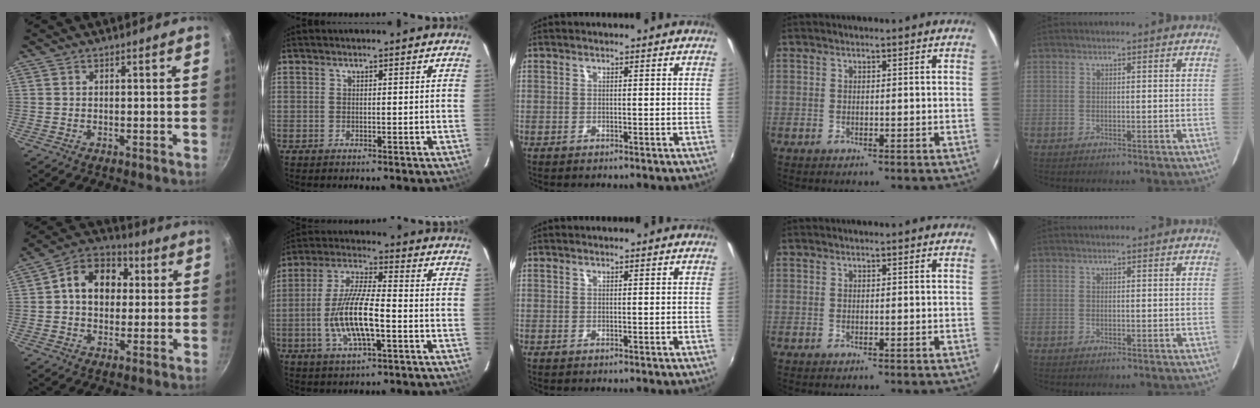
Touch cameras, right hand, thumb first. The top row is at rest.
{"thumb": {"total": 12.7, "force": [2.0, 9.8, 7.9], "torque": [-0.086, 0.022, 0.011]}, "index": {"total": 12.9, "force": [-3.3, 3.4, 12.0], "torque": [-0.244, -0.003, -0.061]}}